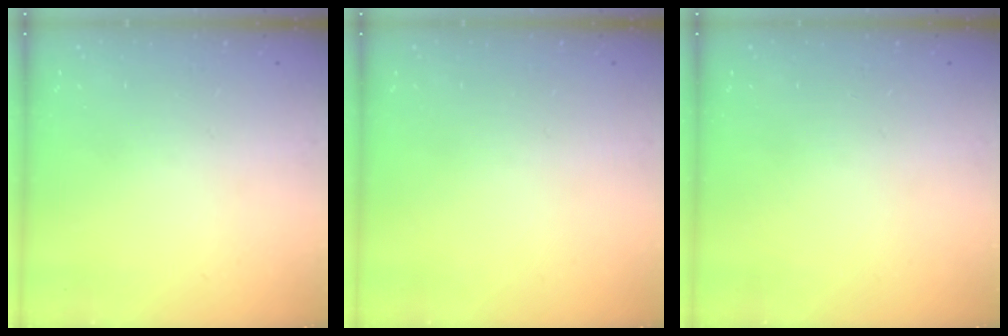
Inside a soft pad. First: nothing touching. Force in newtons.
{"total": 0.0}
{"total": 0.0}